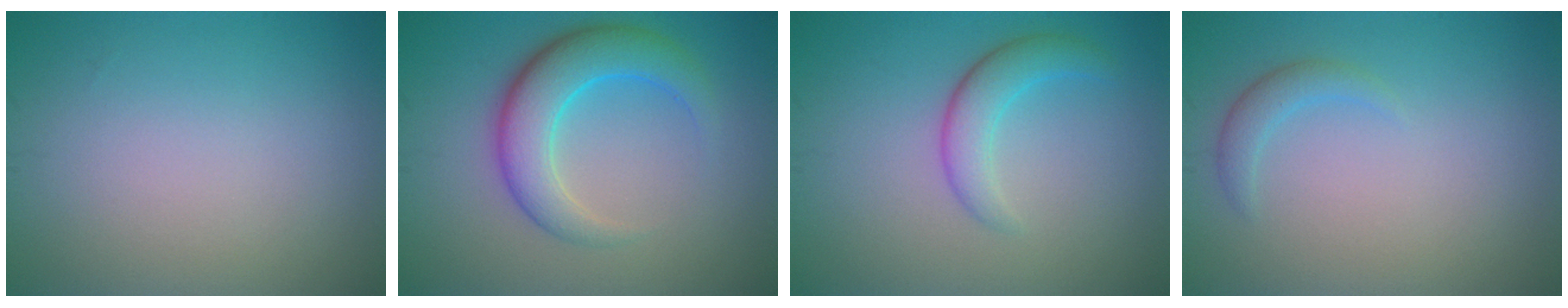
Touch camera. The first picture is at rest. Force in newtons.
{"total": 5.8, "press": 5.8, "slide": 0.3}
{"total": 3.0, "press": 3.0, "slide": 0.2}
{"total": 1.5, "press": 1.5, "slide": 0.1}